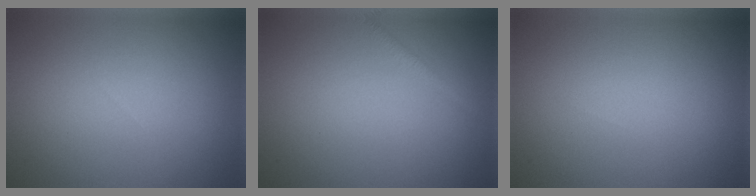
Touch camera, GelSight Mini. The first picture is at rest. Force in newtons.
{"total": 1.2, "press": 1.2, "slide": 0.0}
{"total": 0.0}